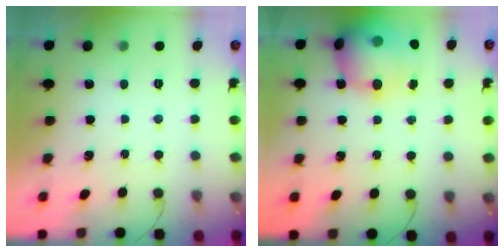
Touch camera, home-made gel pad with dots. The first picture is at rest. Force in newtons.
{"total": 19.5, "press": 19.1, "slide": 3.8}